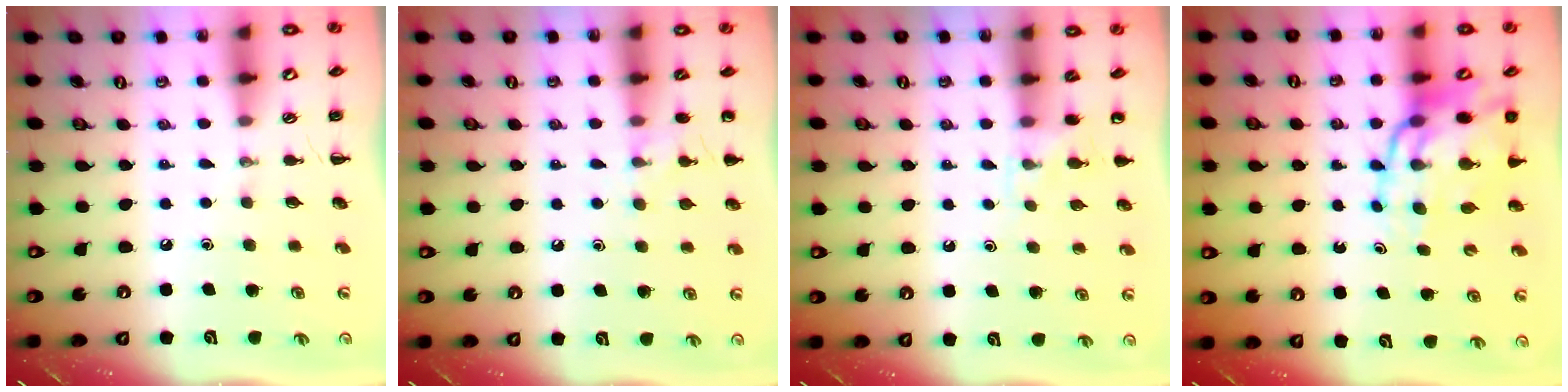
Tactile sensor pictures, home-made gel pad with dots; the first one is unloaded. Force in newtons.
{"total": 8.0, "press": 7.7, "slide": 2.1}
{"total": 4.6, "press": 4.4, "slide": 1.4}
{"total": 15.5, "press": 14.9, "slide": 4.3}